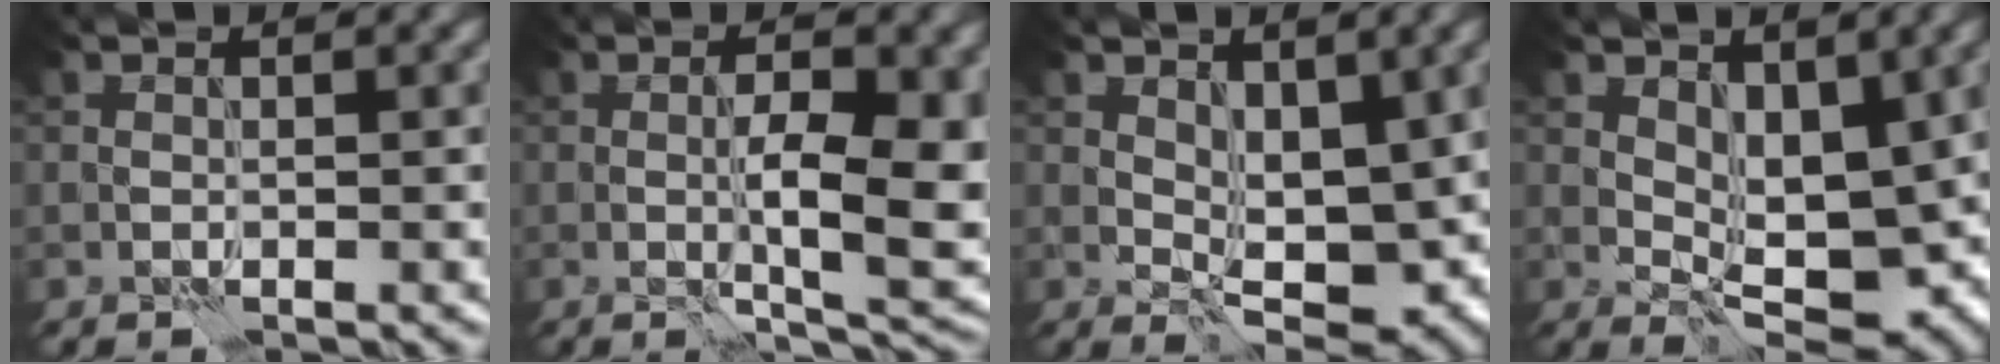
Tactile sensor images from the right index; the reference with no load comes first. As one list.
[{"total": 8.4, "force": [-0.5, 2.4, 8.1], "torque": [-0.117, -0.008, -0.004]}, {"total": 5.3, "force": [1.1, 2.9, 4.3], "torque": [-0.067, -0.010, 0.023]}, {"total": 6.0, "force": [1.4, 3.3, 4.8], "torque": [-0.072, -0.014, 0.031]}]